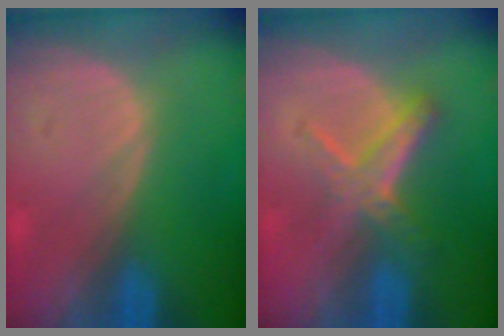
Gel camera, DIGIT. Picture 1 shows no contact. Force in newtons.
{"total": 5.2, "press": 5.2, "slide": 0.7}